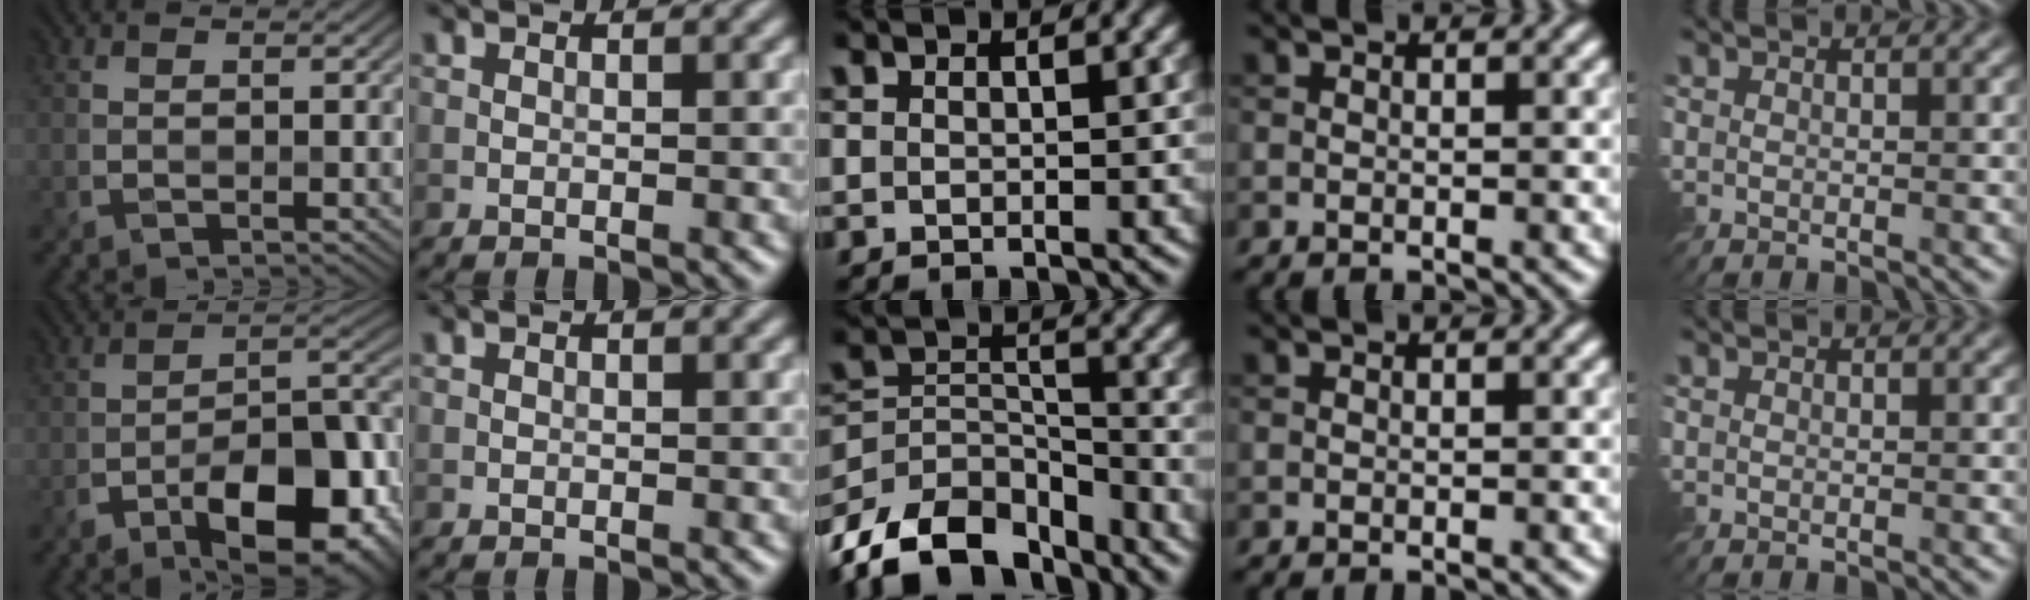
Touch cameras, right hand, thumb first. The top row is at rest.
{"thumb": {"total": 13.7, "force": [-7.1, 5.8, 10.2], "torque": [-0.151, -0.001, -0.115]}, "middle": {"total": 12.0, "force": [-9.3, 5.8, 4.8], "torque": [-0.089, -0.003, -0.159]}}